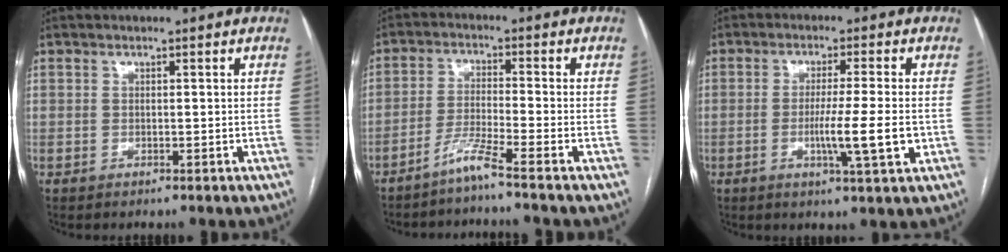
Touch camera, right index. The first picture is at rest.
{"total": 4.5, "force": [-3.6, -1.6, 2.2], "torque": [-0.050, -0.018, -0.078]}
{"total": 7.7, "force": [-1.6, -0.5, 7.5], "torque": [-0.125, -0.015, -0.028]}